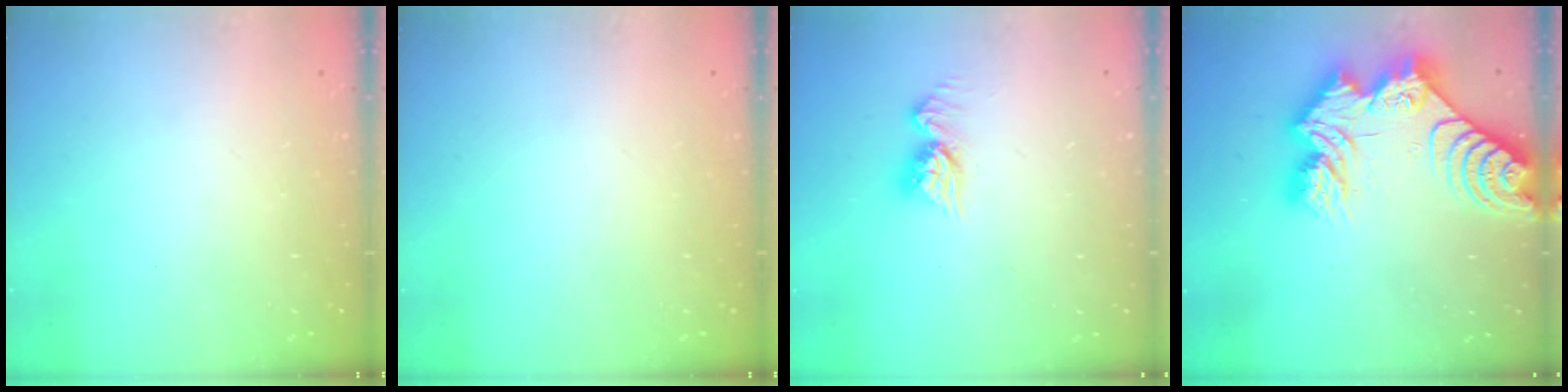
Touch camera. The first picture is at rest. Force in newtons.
{"total": 0.0}
{"total": 9.4, "press": 9.4, "slide": 0.9}
{"total": 17.3, "press": 17.2, "slide": 1.7}